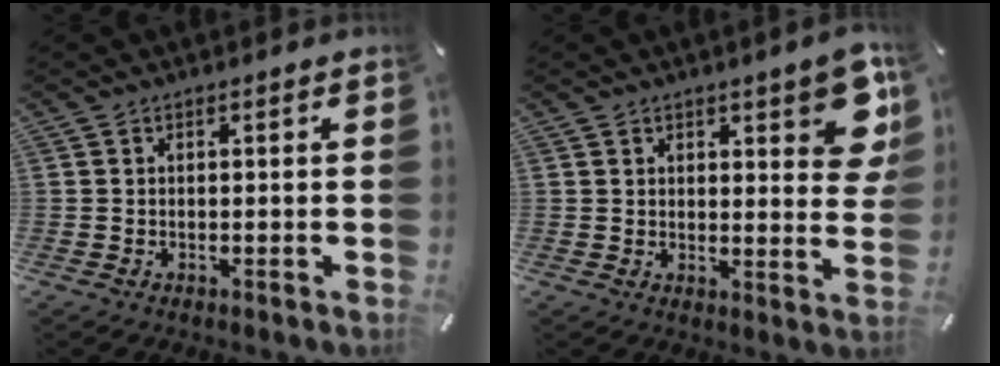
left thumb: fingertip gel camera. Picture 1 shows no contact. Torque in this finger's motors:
{"motor_torque": [0.39, -0.11, 0.31, 0.03, -0.02]}